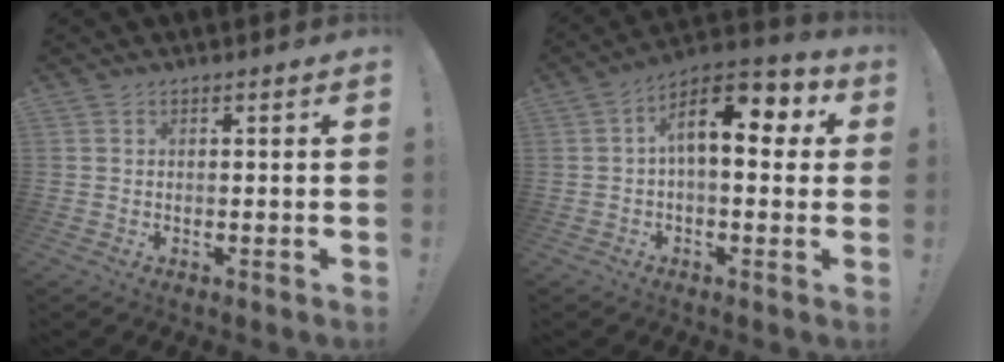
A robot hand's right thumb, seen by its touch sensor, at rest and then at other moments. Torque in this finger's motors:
{"motor_torque": [1.40, 2.47, 0.44, -0.25, 0.30]}